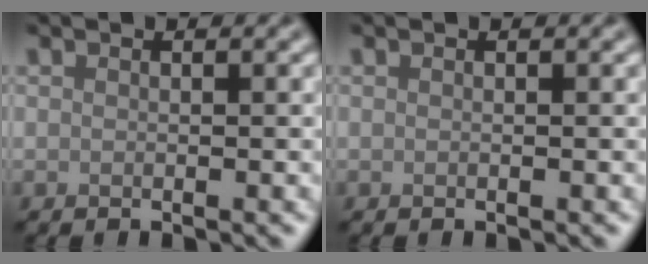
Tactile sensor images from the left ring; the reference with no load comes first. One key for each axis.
{"total": 0.0}